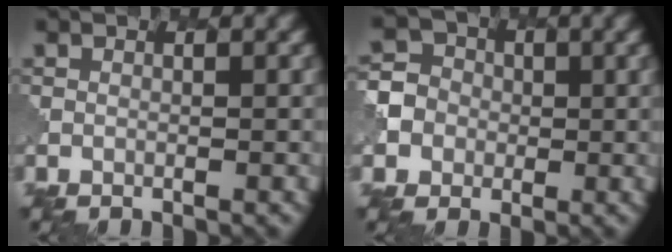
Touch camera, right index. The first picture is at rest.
{"total": 4.7, "force": [-0.6, 4.6, 1.0], "torque": [-0.008, 0.009, -0.026]}